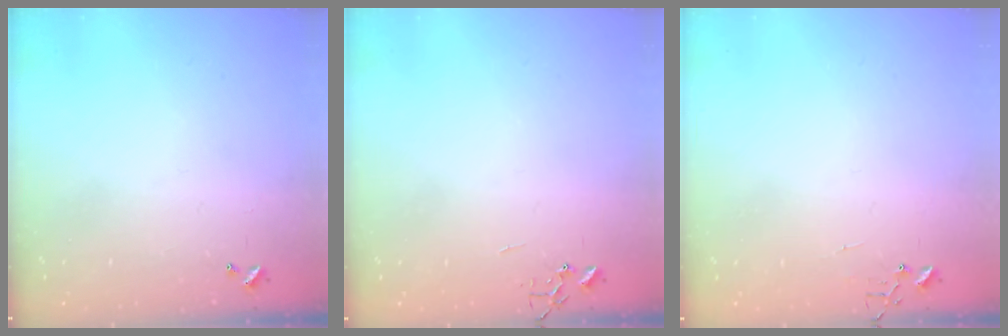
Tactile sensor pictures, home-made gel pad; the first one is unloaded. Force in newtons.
{"total": 0.0}
{"total": 5.0, "press": 5.0, "slide": 0.4}